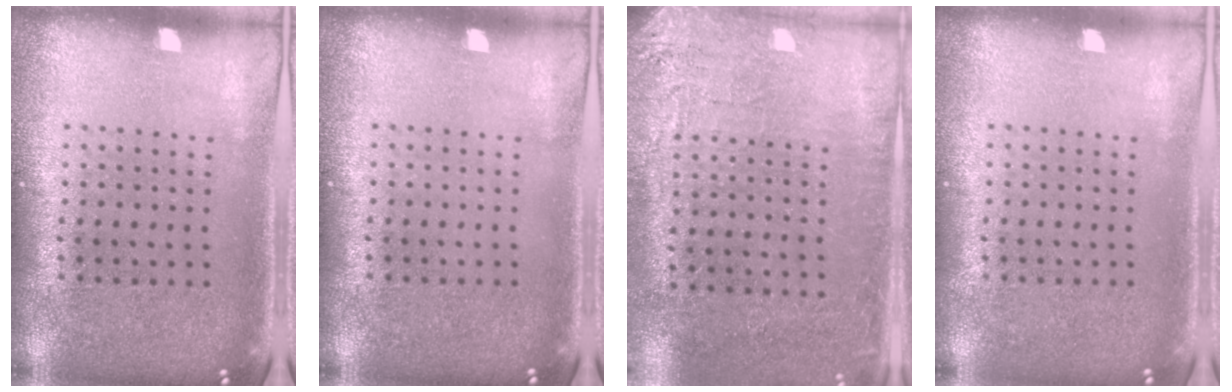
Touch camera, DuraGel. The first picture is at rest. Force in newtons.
{"total": 0.0}
{"total": 2.8, "press": 2.5, "slide": 1.1}
{"total": 0.0}